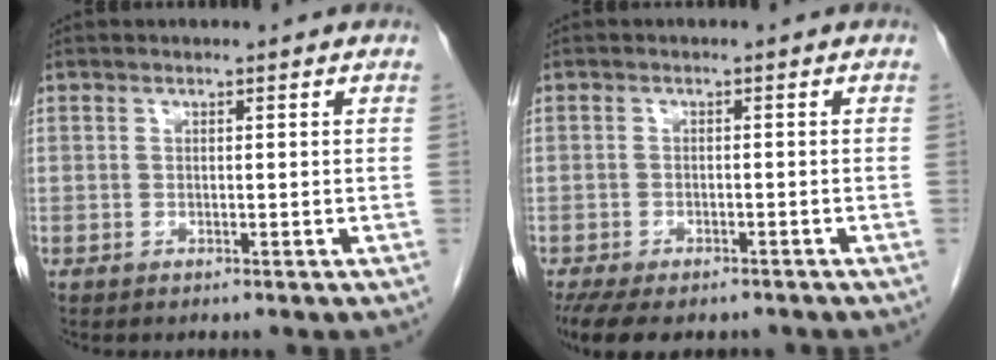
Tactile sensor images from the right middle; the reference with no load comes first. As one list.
[{"total": 10.4, "force": [-7.9, 4.1, 5.2], "torque": [-0.099, -0.008, -0.111]}]